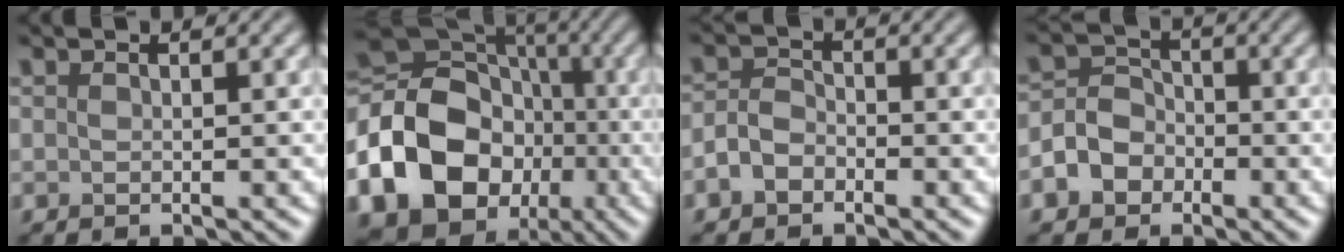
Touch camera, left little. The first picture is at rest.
{"total": 18.4, "force": [-5.7, 15.0, 9.0], "torque": [-0.202, -0.011, -0.123]}
{"total": 2.2, "force": [-1.2, 1.5, 1.1], "torque": [-0.023, 0.004, -0.030]}
{"total": 3.9, "force": [-1.7, 3.1, 1.5], "torque": [-0.014, 0.004, -0.041]}